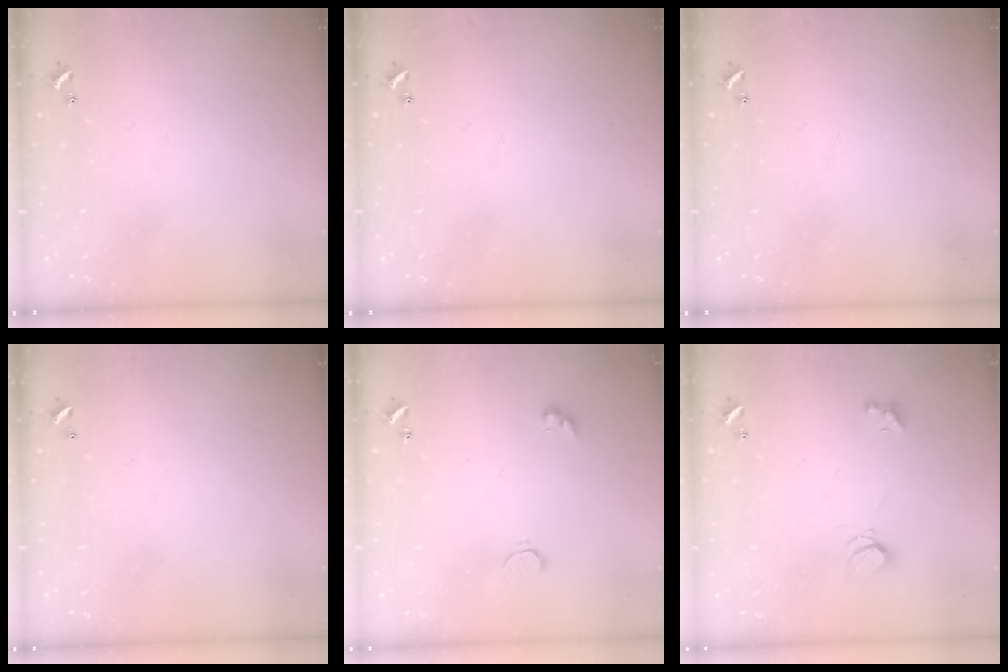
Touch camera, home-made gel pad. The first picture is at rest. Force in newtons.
{"total": 0.0}
{"total": 0.0}
{"total": 2.9, "press": 2.9, "slide": 0.1}
{"total": 4.5, "press": 4.5, "slide": 0.8}
{"total": 2.5, "press": 2.5, "slide": 0.6}